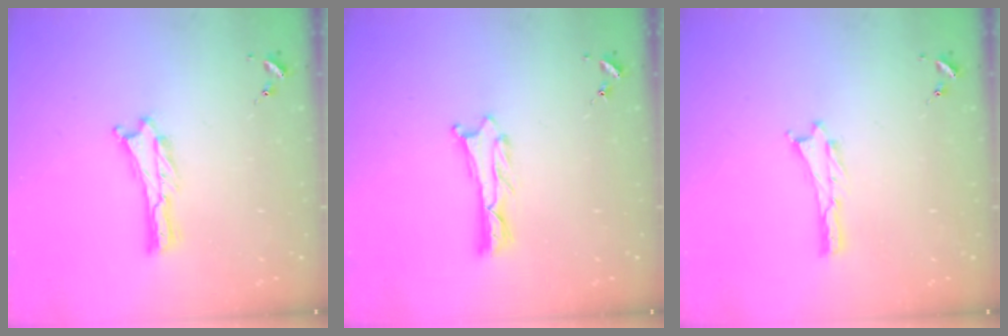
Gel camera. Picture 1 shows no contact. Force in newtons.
{"total": 1.2, "press": 1.2, "slide": 0.0}
{"total": 0.0}